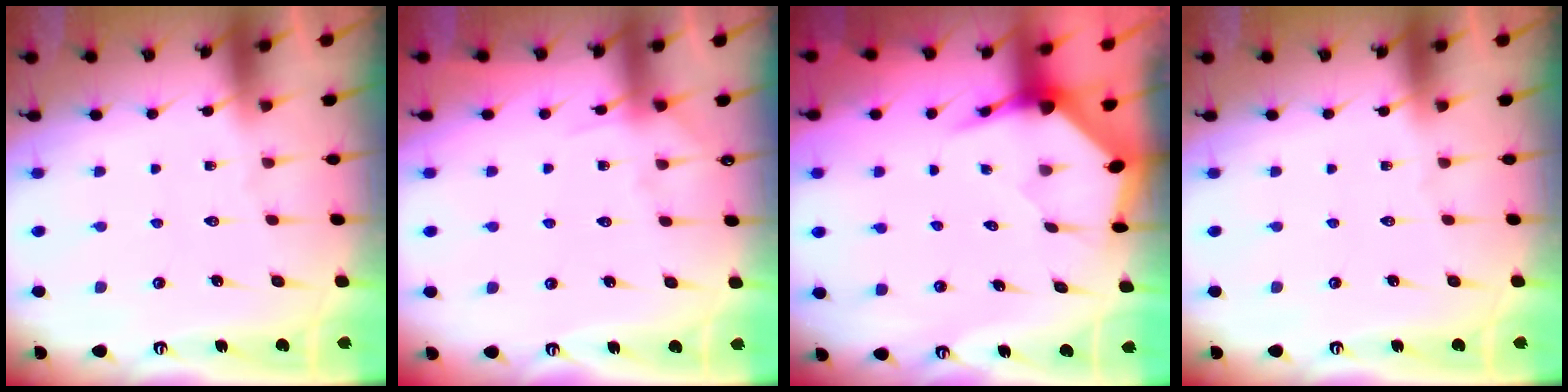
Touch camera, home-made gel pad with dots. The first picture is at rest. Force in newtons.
{"total": 5.2, "press": 5.1, "slide": 0.7}
{"total": 3.7, "press": 3.7, "slide": 0.4}
{"total": 0.0}